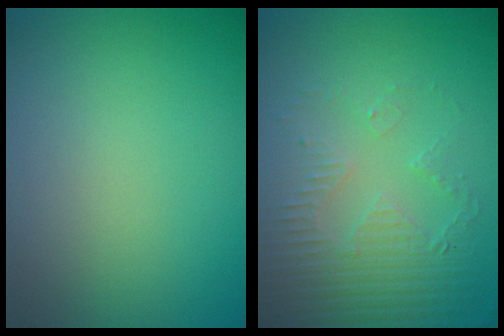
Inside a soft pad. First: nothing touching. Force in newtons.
{"total": 5.2, "press": 3.3, "slide": 3.9}